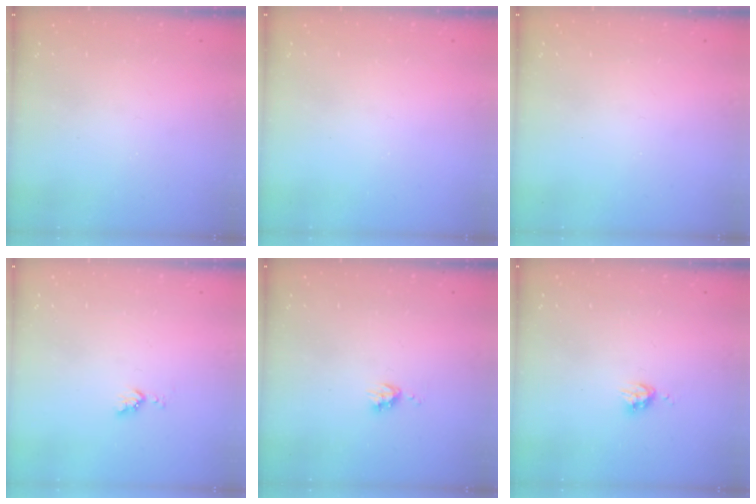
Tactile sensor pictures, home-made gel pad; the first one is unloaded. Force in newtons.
{"total": 0.0}
{"total": 0.0}
{"total": 3.9, "press": 3.9, "slide": 0.5}
{"total": 5.4, "press": 5.3, "slide": 0.7}
{"total": 4.0, "press": 3.9, "slide": 0.6}